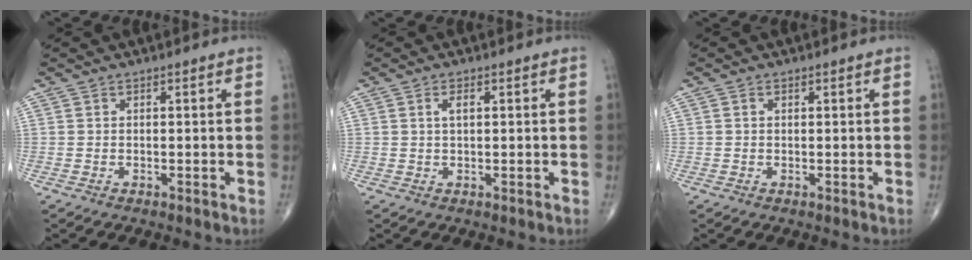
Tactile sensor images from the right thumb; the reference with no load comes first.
{"total": 2.1, "force": [0.6, 0.9, 1.8], "torque": [-0.034, 0.003, 0.013]}
{"total": 0.5, "force": [0.2, 0.3, 0.3], "torque": [-0.009, 0.000, 0.004]}